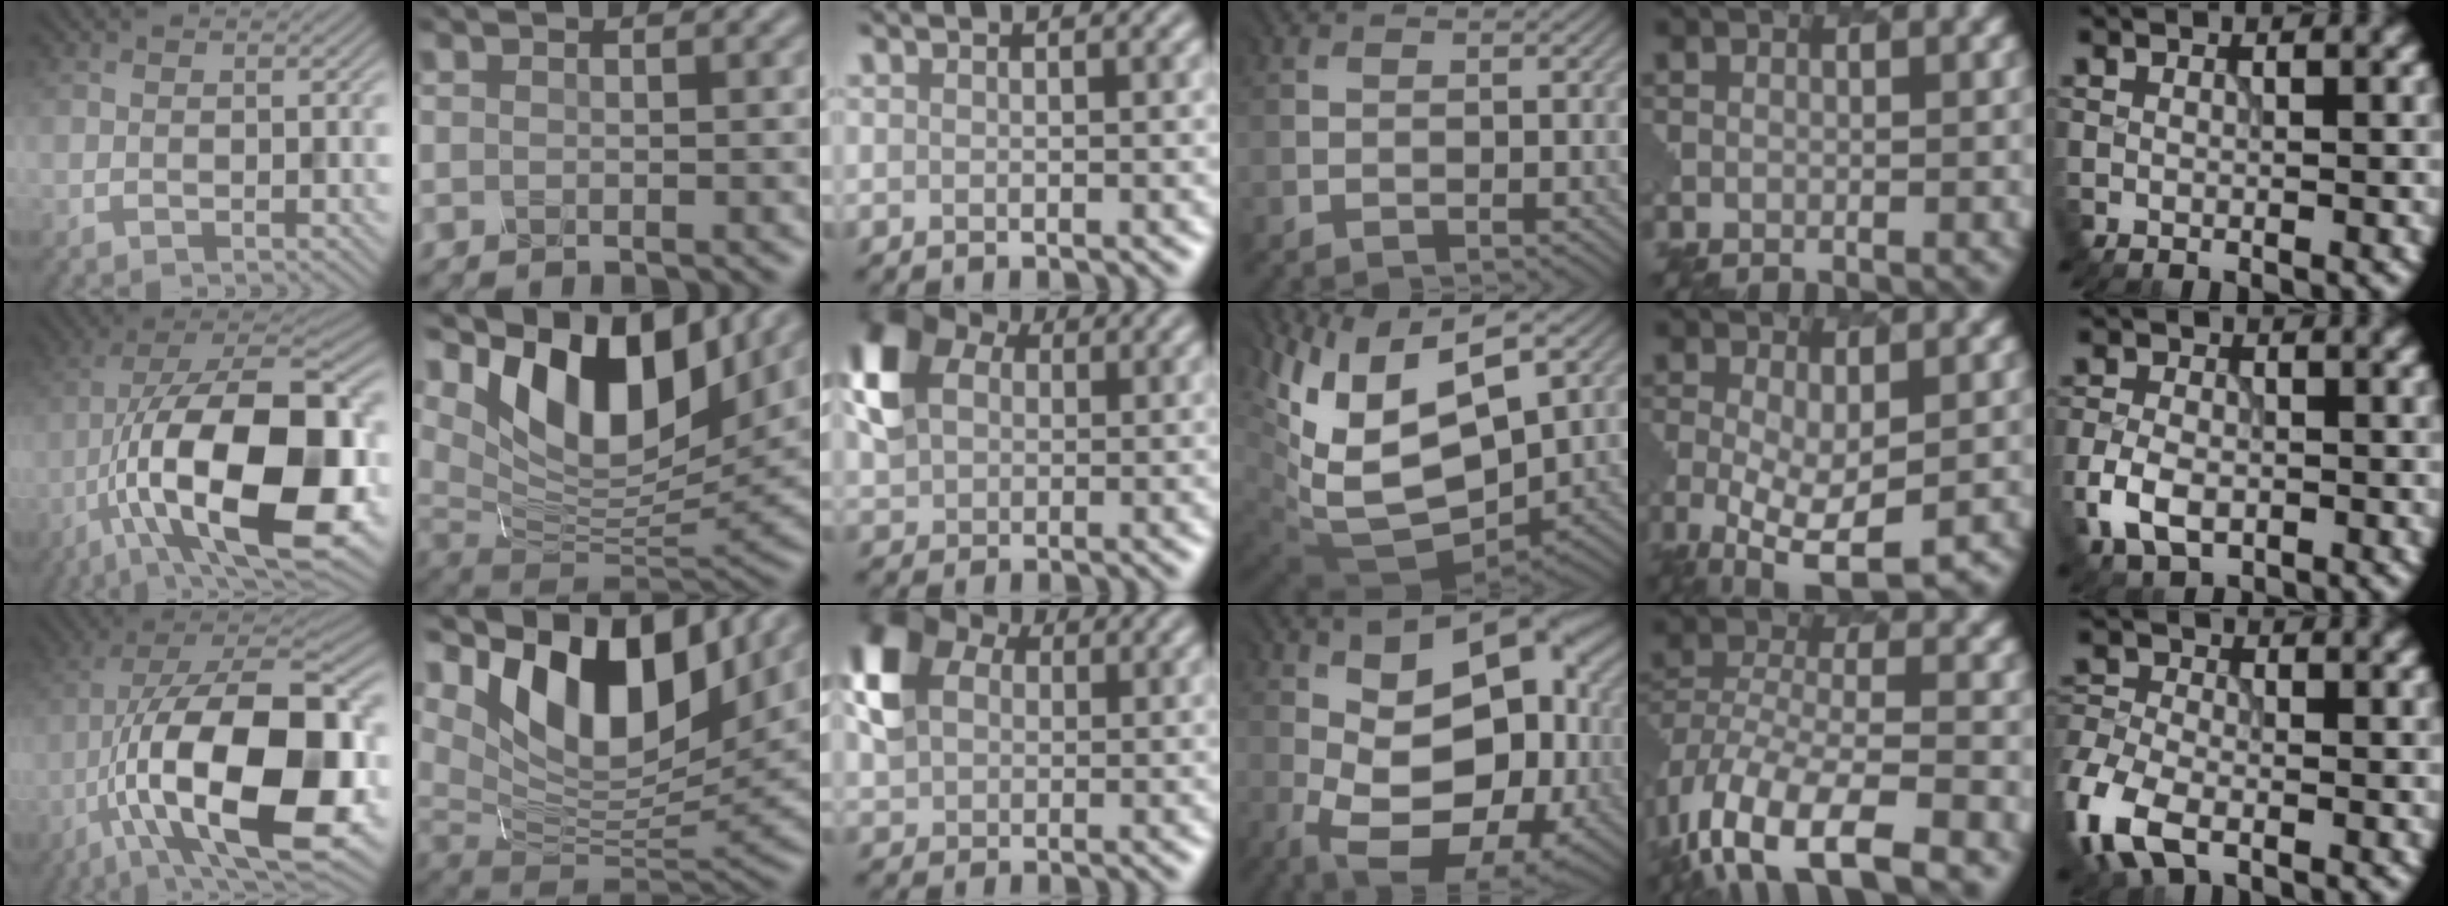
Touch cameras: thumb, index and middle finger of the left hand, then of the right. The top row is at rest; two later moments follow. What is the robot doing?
{"motion": "dispense", "object": "toothpaste"}